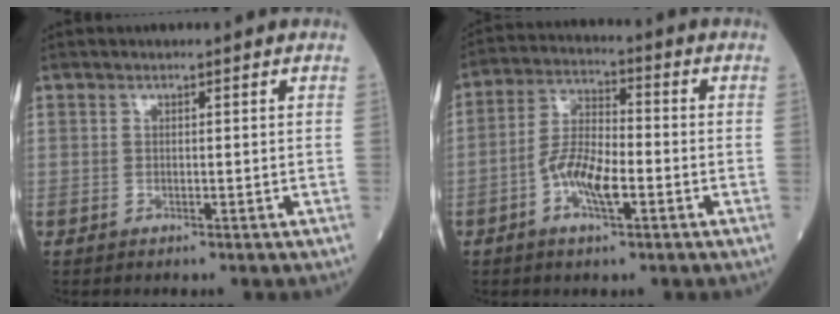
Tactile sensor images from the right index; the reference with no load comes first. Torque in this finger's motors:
{"motor_torque": [0.21, -0.10, 0.18, 0.06]}